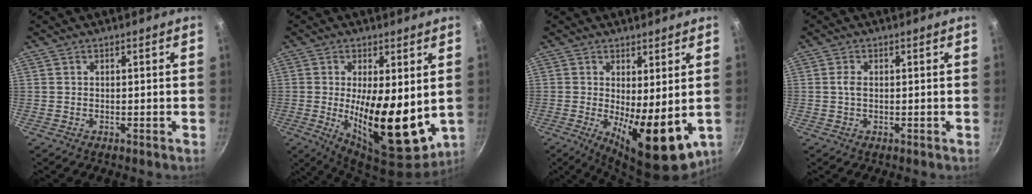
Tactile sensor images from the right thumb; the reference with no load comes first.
{"total": 17.0, "force": [0.0, 6.8, 15.5], "torque": [-0.223, -0.030, 0.012]}
{"total": 11.8, "force": [-0.9, 4.4, 11.0], "torque": [-0.140, -0.017, 0.000]}
{"total": 1.6, "force": [0.1, 1.0, 1.3], "torque": [-0.027, 0.002, 0.000]}